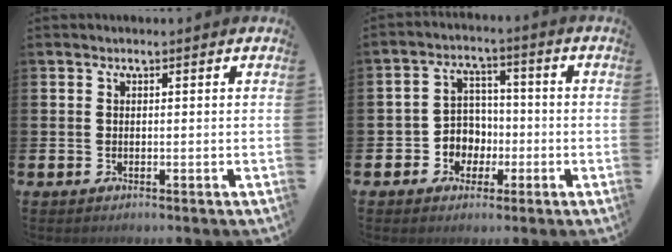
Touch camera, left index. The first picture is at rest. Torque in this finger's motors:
{"motor_torque": [0.40, 0.32, 0.07, 0.05]}